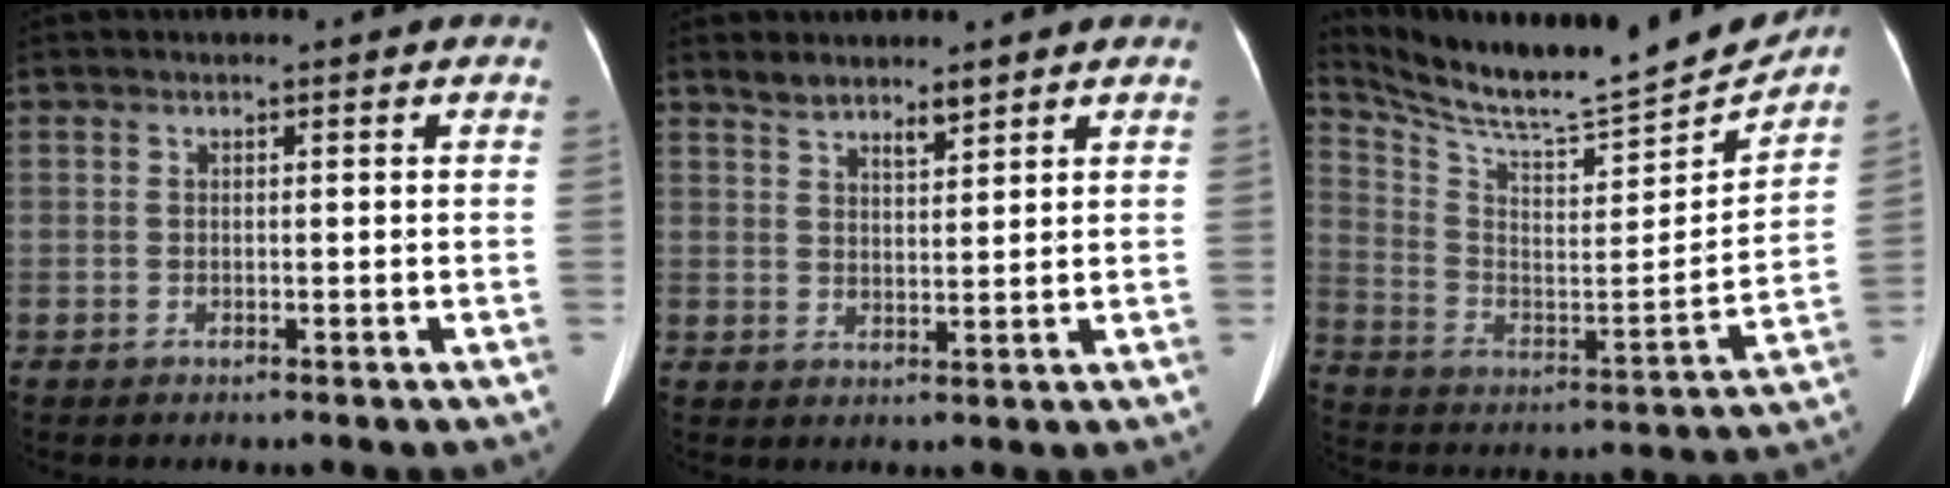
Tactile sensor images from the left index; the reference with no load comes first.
{"total": 3.9, "force": [3.5, 0.9, 1.6], "torque": [-0.024, 0.009, 0.062]}
{"total": 21.4, "force": [20.0, 0.7, 7.5], "torque": [-0.147, -0.056, 0.313]}